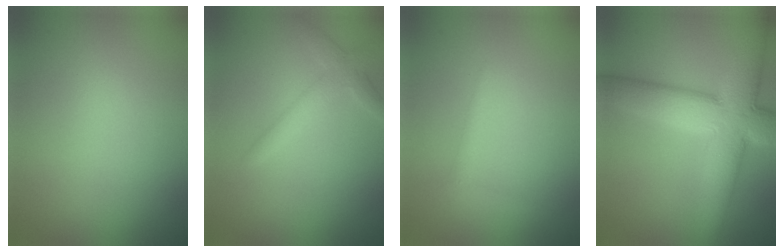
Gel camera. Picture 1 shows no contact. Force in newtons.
{"total": 2.3, "press": 2.3, "slide": 0.1}
{"total": 0.9, "press": 0.9, "slide": 0.0}
{"total": 10.1, "press": 10.0, "slide": 0.8}